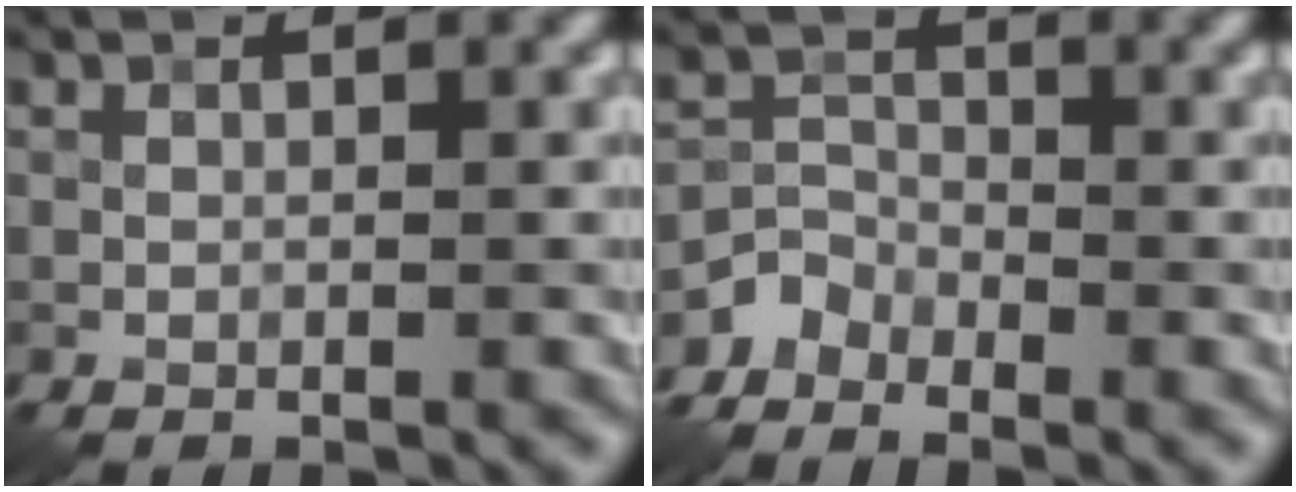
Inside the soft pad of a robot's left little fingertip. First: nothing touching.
{"total": 2.6, "force": [-2.3, 1.1, 0.3], "torque": [-0.003, 0.003, -0.055]}